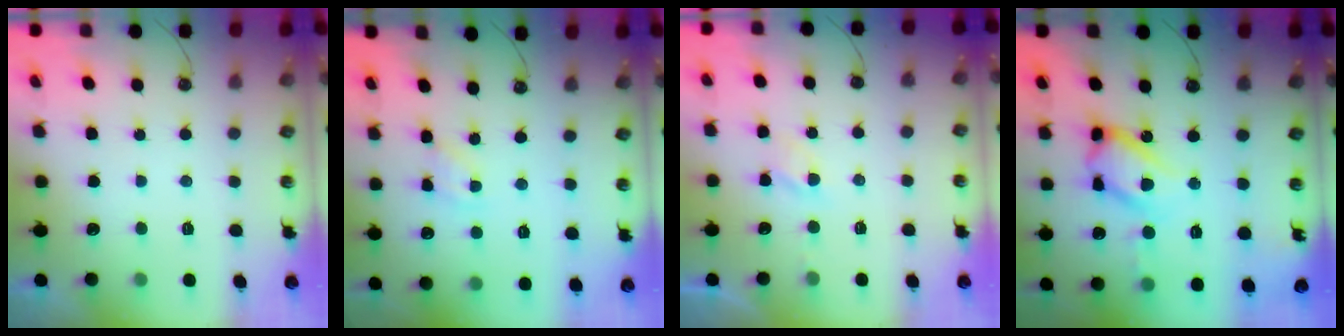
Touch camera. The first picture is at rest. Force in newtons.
{"total": 2.6, "press": 2.6, "slide": 0.4}
{"total": 3.1, "press": 3.0, "slide": 0.5}
{"total": 15.8, "press": 15.8, "slide": 1.4}